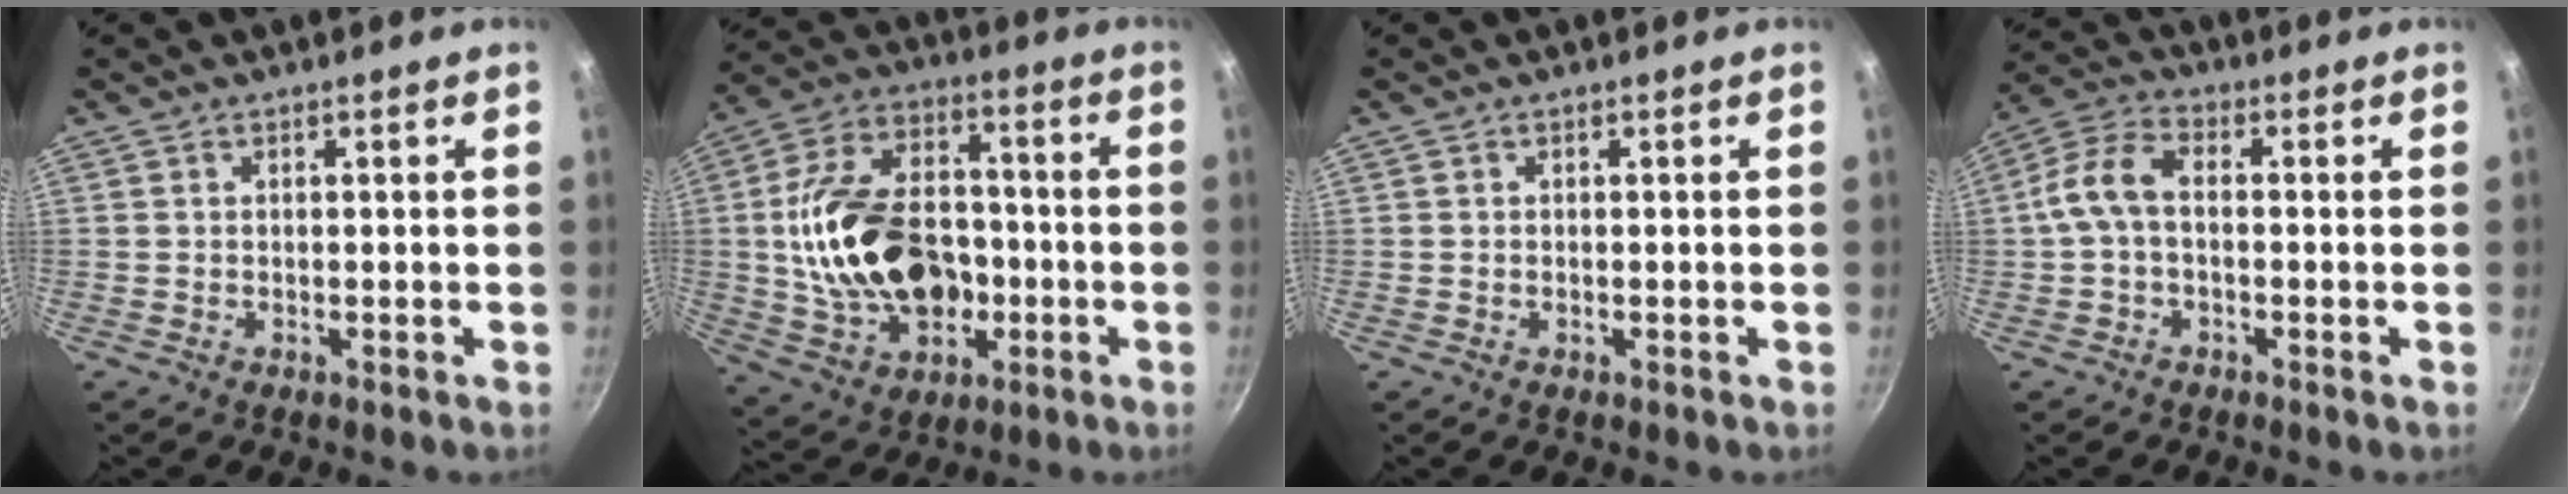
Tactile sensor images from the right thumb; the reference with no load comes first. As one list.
[{"total": 21.5, "force": [-2.1, 14.4, 15.9], "torque": [-0.271, 0.022, -0.026]}, {"total": 0.0}, {"total": 7.7, "force": [-0.3, 4.5, 6.1], "torque": [-0.127, 0.027, -0.015]}]